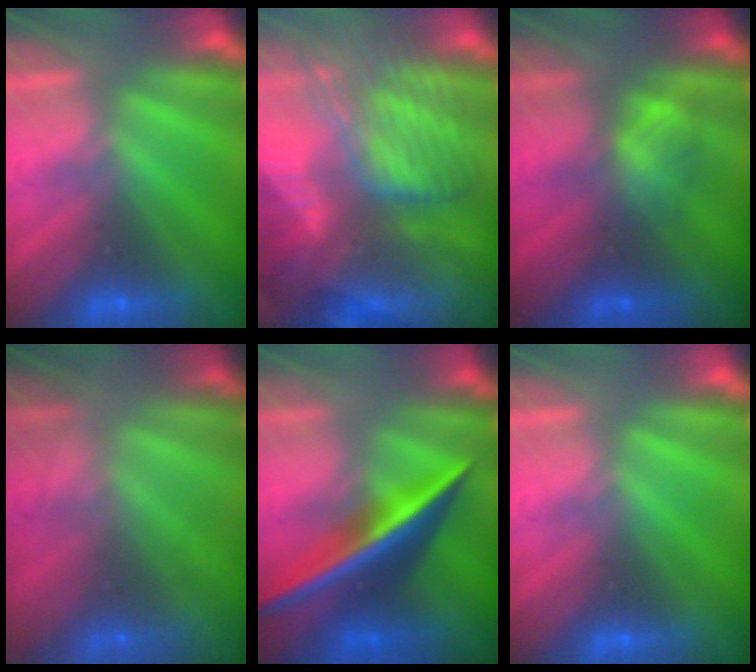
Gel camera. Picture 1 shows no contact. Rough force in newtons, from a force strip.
{"total": 7.5}
{"total": 2.3}
{"total": 7.0}
{"total": 2.6}
{"total": 0.0}